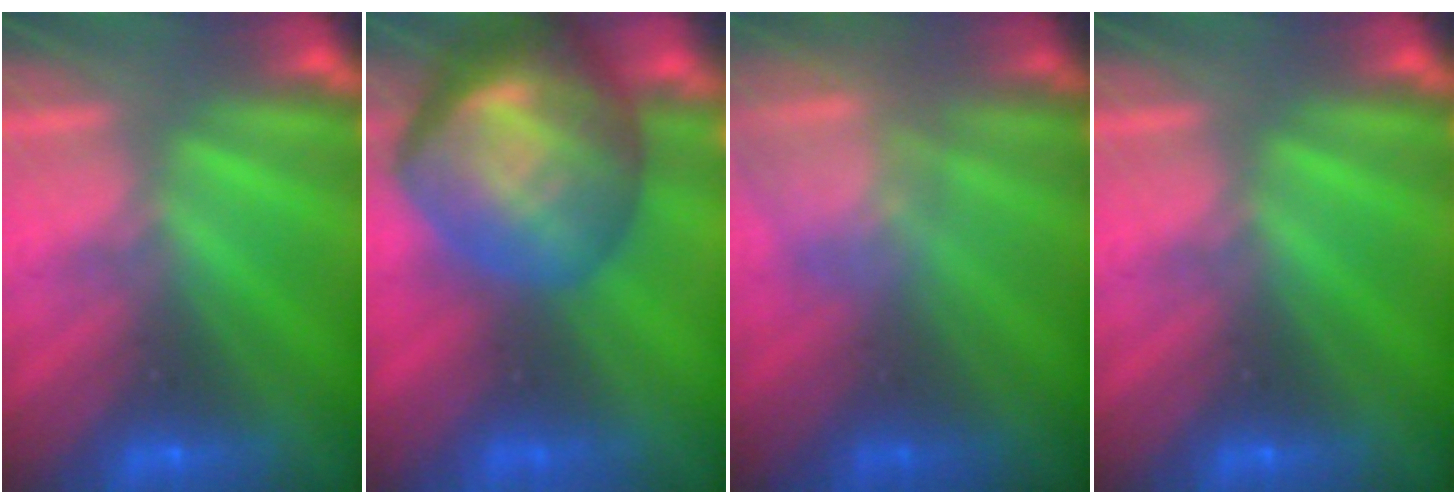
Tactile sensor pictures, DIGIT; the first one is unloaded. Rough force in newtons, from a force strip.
{"total": 10.3}
{"total": 4.4}
{"total": 0.0}